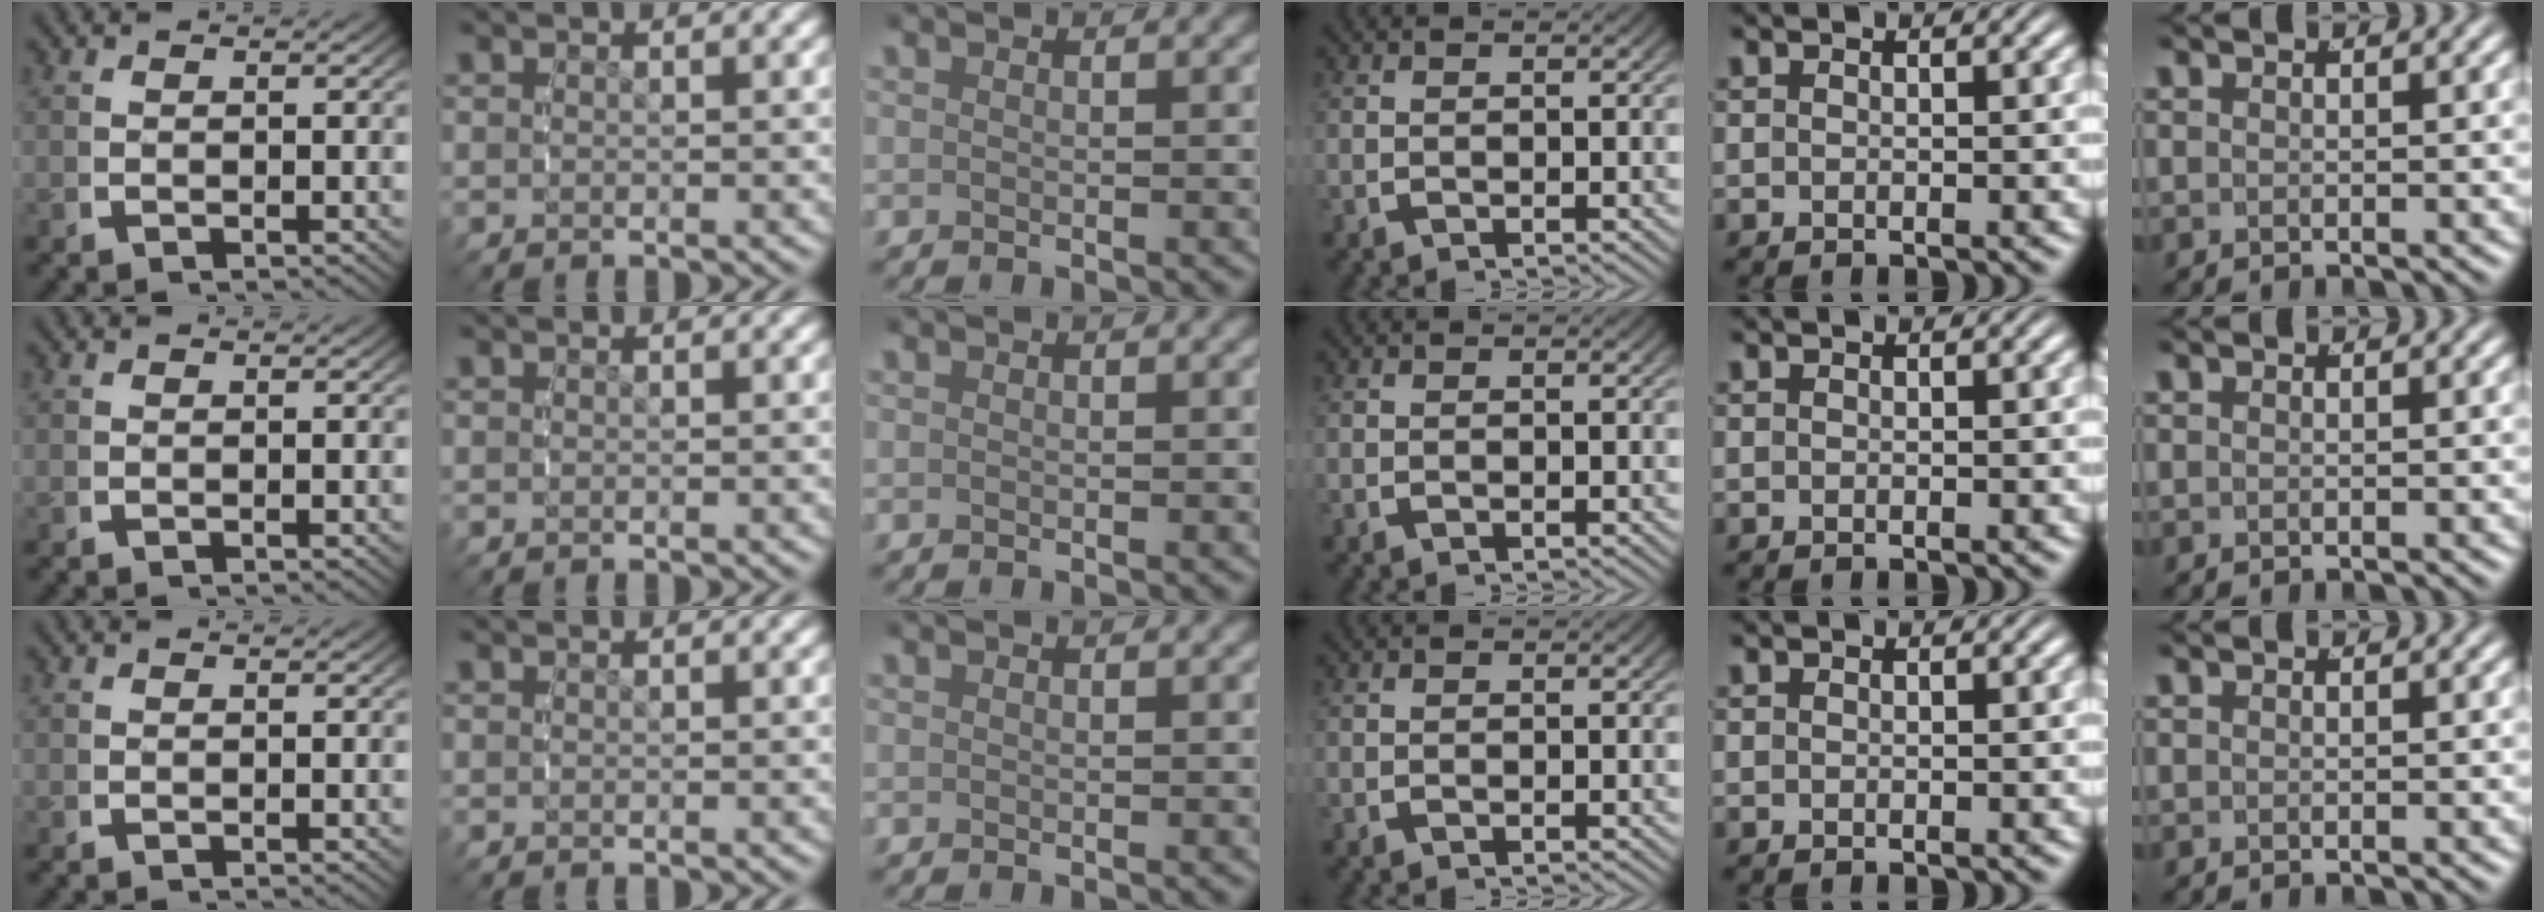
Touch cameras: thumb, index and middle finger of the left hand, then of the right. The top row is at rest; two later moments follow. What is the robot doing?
{"motion": "reach", "object": "napkin"}